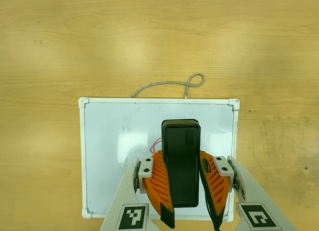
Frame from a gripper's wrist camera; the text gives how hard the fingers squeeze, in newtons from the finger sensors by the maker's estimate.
{"total": 9.9, "left": 8.3, "right": 11.5}